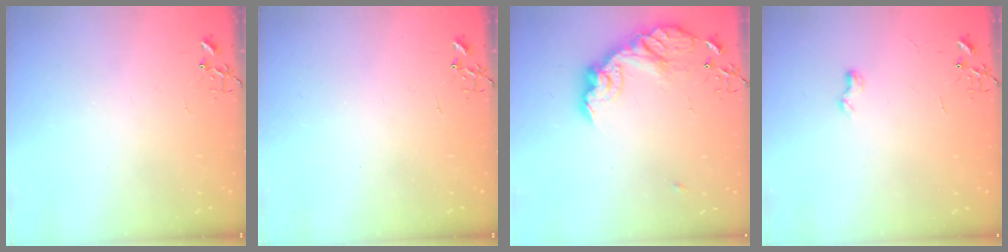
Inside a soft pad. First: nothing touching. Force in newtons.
{"total": 0.0}
{"total": 15.7, "press": 15.7, "slide": 1.0}
{"total": 6.0, "press": 6.0, "slide": 0.7}